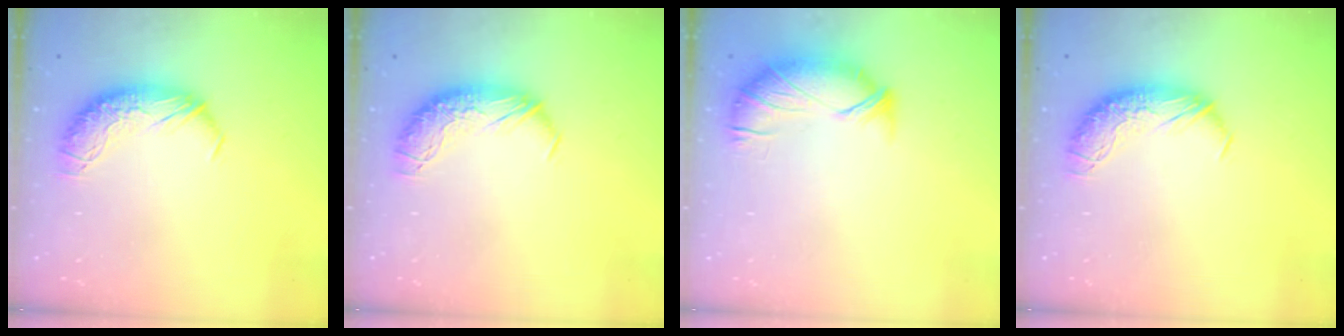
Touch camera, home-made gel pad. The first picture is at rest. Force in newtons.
{"total": 0.0}
{"total": 2.5, "press": 1.9, "slide": 1.7}
{"total": 0.0}